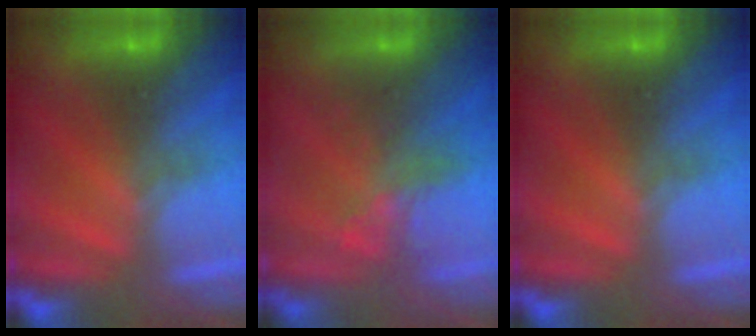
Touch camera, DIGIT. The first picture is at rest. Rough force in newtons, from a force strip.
{"total": 2.5}
{"total": 0.0}